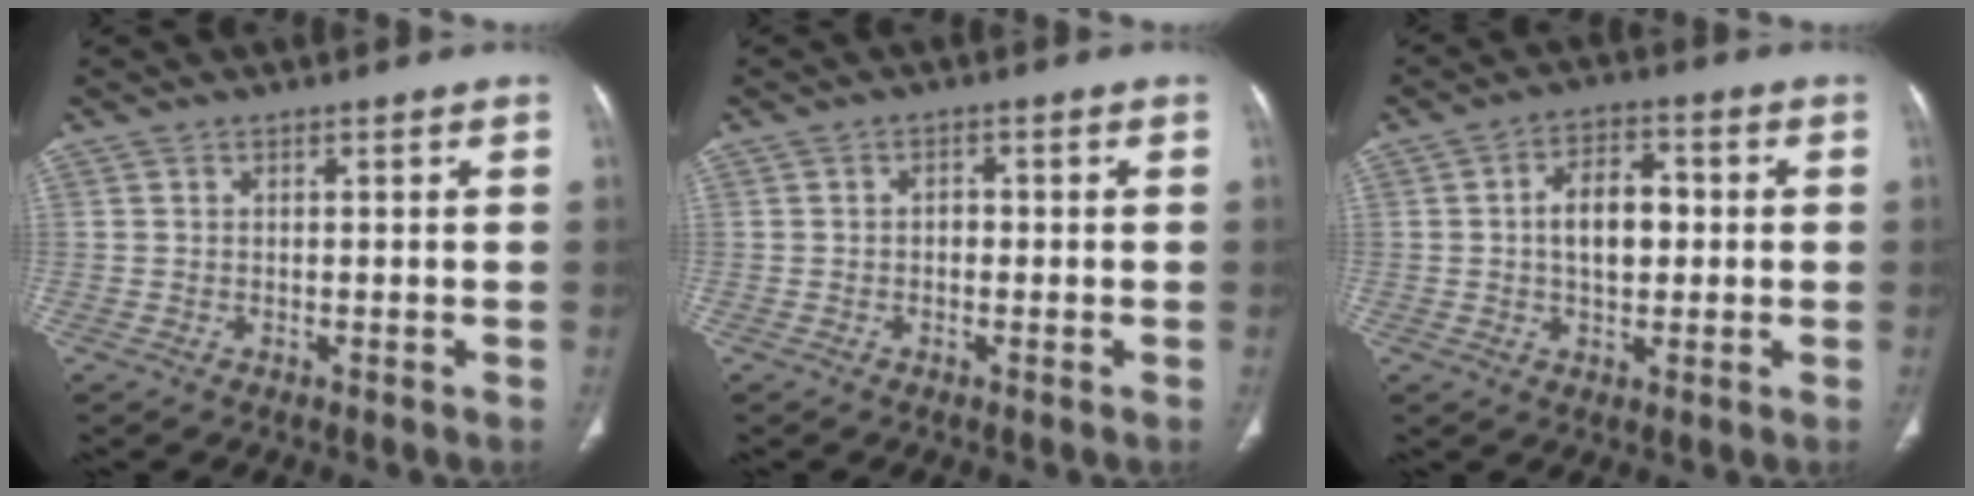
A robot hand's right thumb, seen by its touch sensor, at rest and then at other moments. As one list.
[{"total": 1.4, "force": [-0.3, 1.1, 0.9], "torque": [-0.005, 0.006, -0.008]}, {"total": 8.2, "force": [0.3, 5.0, 6.5], "torque": [-0.090, 0.018, -0.001]}]